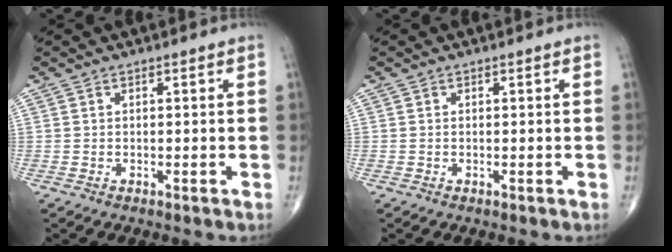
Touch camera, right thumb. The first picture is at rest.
{"total": 0.0}